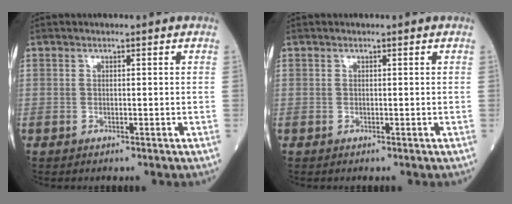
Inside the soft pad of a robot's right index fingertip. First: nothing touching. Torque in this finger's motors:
{"motor_torque": [0.01, -0.01, 0.00, 0.00]}